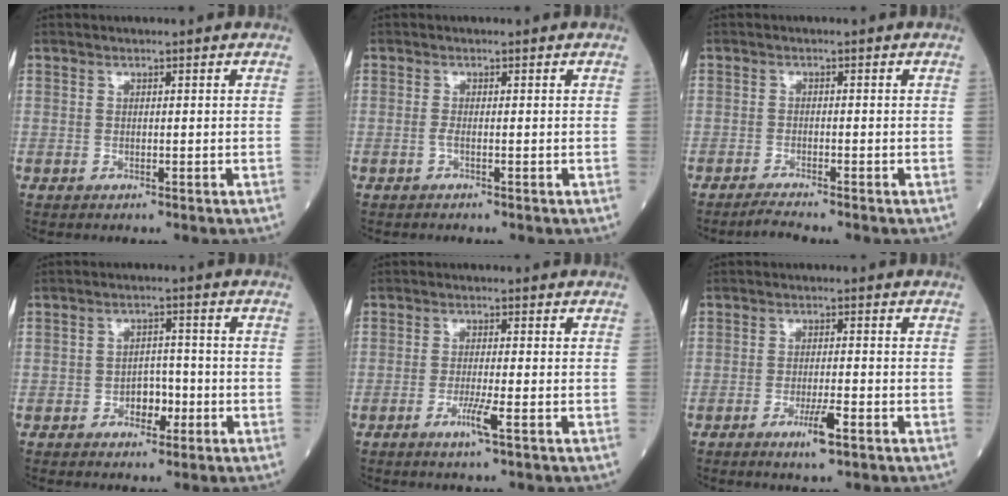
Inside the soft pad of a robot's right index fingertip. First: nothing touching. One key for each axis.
{"total": 0.7, "fx": -0.4, "fy": -0.2, "fz": 0.5, "tx": -0.012, "ty": 0.000, "tz": -0.011}
{"total": 2.2, "fx": -2.0, "fy": -0.7, "fz": 0.5, "tx": -0.022, "ty": -0.011, "tz": -0.041}
{"total": 3.7, "fx": -1.5, "fy": 2.2, "fz": 2.5, "tx": -0.030, "ty": 0.008, "tz": -0.025}
{"total": 3.3, "fx": -1.6, "fy": -0.4, "fz": 2.9, "tx": -0.058, "ty": -0.007, "tz": -0.033}
{"total": 4.0, "fx": -2.2, "fy": 0.1, "fz": 3.4, "tx": -0.062, "ty": -0.007, "tz": -0.040}